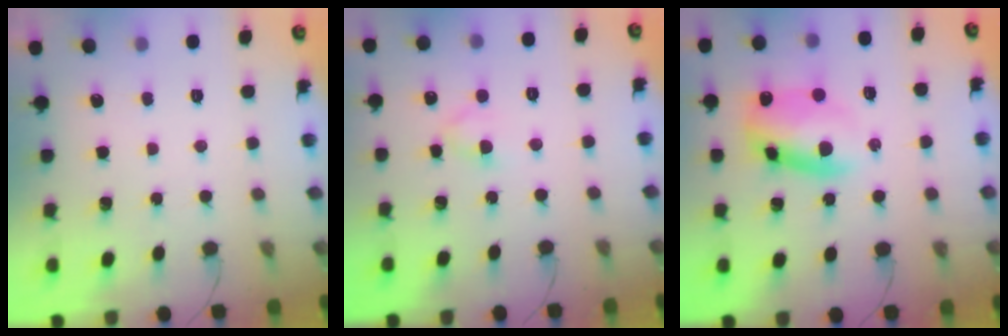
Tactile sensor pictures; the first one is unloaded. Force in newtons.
{"total": 2.7, "press": 2.4, "slide": 1.2}
{"total": 11.1, "press": 11.0, "slide": 1.4}